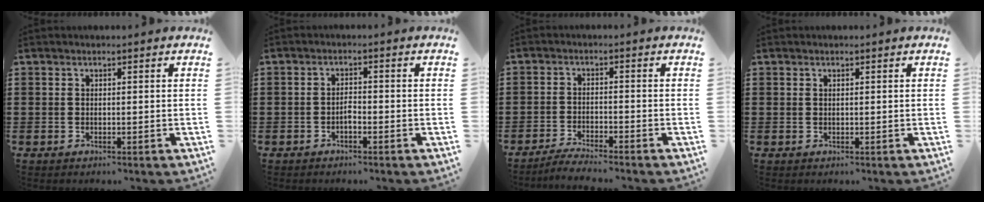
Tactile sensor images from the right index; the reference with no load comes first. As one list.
[{"total": 1.6, "force": [-1.0, 0.6, 1.1], "torque": [-0.022, 0.002, -0.019]}, {"total": 3.0, "force": [-2.9, -0.2, 0.5], "torque": [-0.009, 0.001, -0.059]}, {"total": 0.0}]